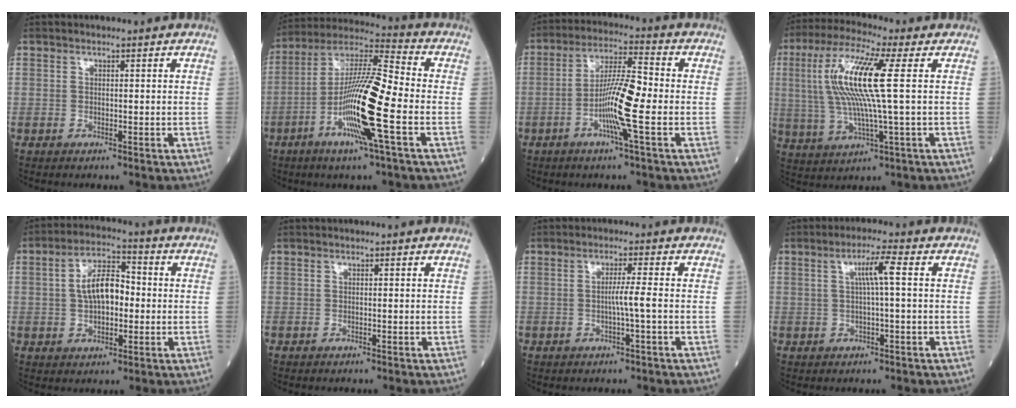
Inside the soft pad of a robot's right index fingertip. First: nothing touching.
{"total": 15.5, "force": [-4.6, 0.3, 14.8], "torque": [-0.283, -0.004, -0.094]}
{"total": 9.5, "force": [-2.6, -0.1, 9.1], "torque": [-0.168, 0.000, -0.054]}
{"total": 13.2, "force": [2.1, 0.2, 13.0], "torque": [-0.287, 0.011, 0.037]}
{"total": 8.1, "force": [0.3, 3.8, 7.2], "torque": [-0.137, 0.019, 0.002]}
{"total": 0.0}
{"total": 2.7, "force": [-0.5, -0.7, 2.5], "torque": [-0.041, 0.000, -0.012]}
{"total": 4.3, "force": [0.7, -0.3, 4.2], "torque": [-0.079, 0.008, 0.014]}